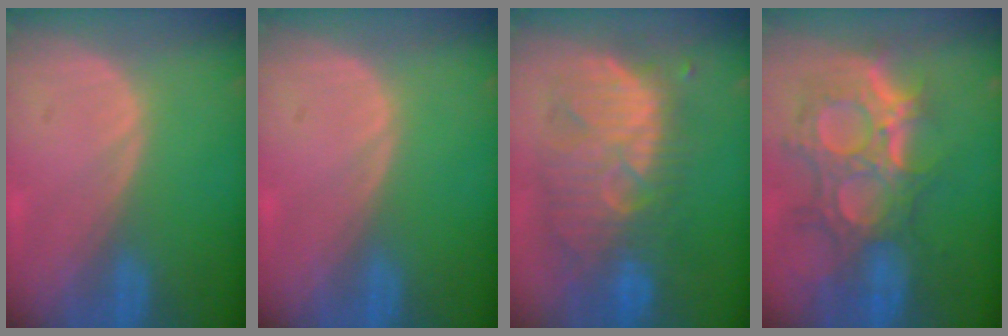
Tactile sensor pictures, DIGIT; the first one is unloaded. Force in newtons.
{"total": 0.0}
{"total": 10.5, "press": 10.2, "slide": 2.6}
{"total": 11.9, "press": 10.7, "slide": 5.3}